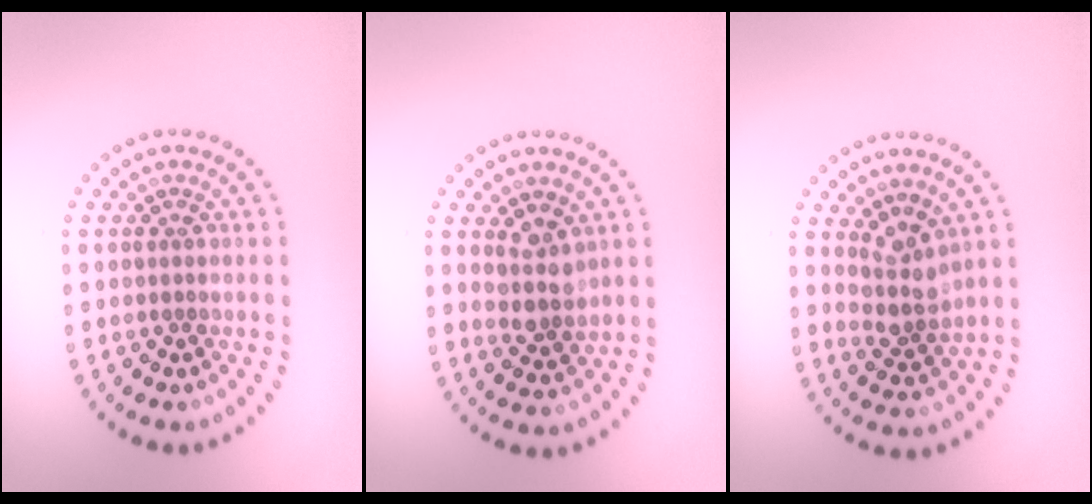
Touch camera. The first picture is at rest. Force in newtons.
{"total": 2.8, "press": 2.4, "slide": 1.4}
{"total": 2.8, "press": 2.2, "slide": 1.8}